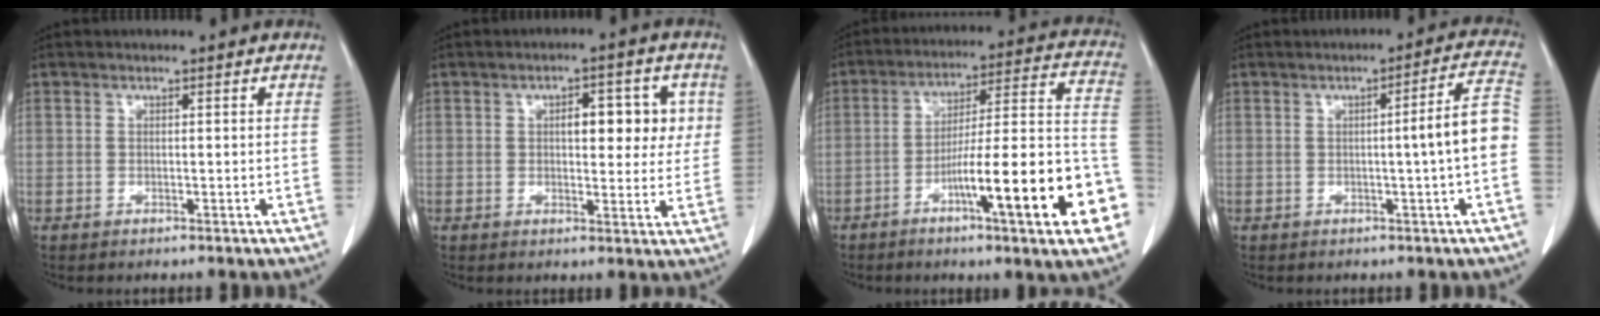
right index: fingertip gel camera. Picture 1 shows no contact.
{"total": 7.6, "force": [1.9, 3.3, 6.6], "torque": [-0.078, 0.016, 0.025]}
{"total": 20.2, "force": [-8.1, 1.4, 18.5], "torque": [-0.215, 0.014, -0.118]}
{"total": 6.9, "force": [-0.9, -0.8, 6.8], "torque": [-0.088, 0.012, -0.014]}